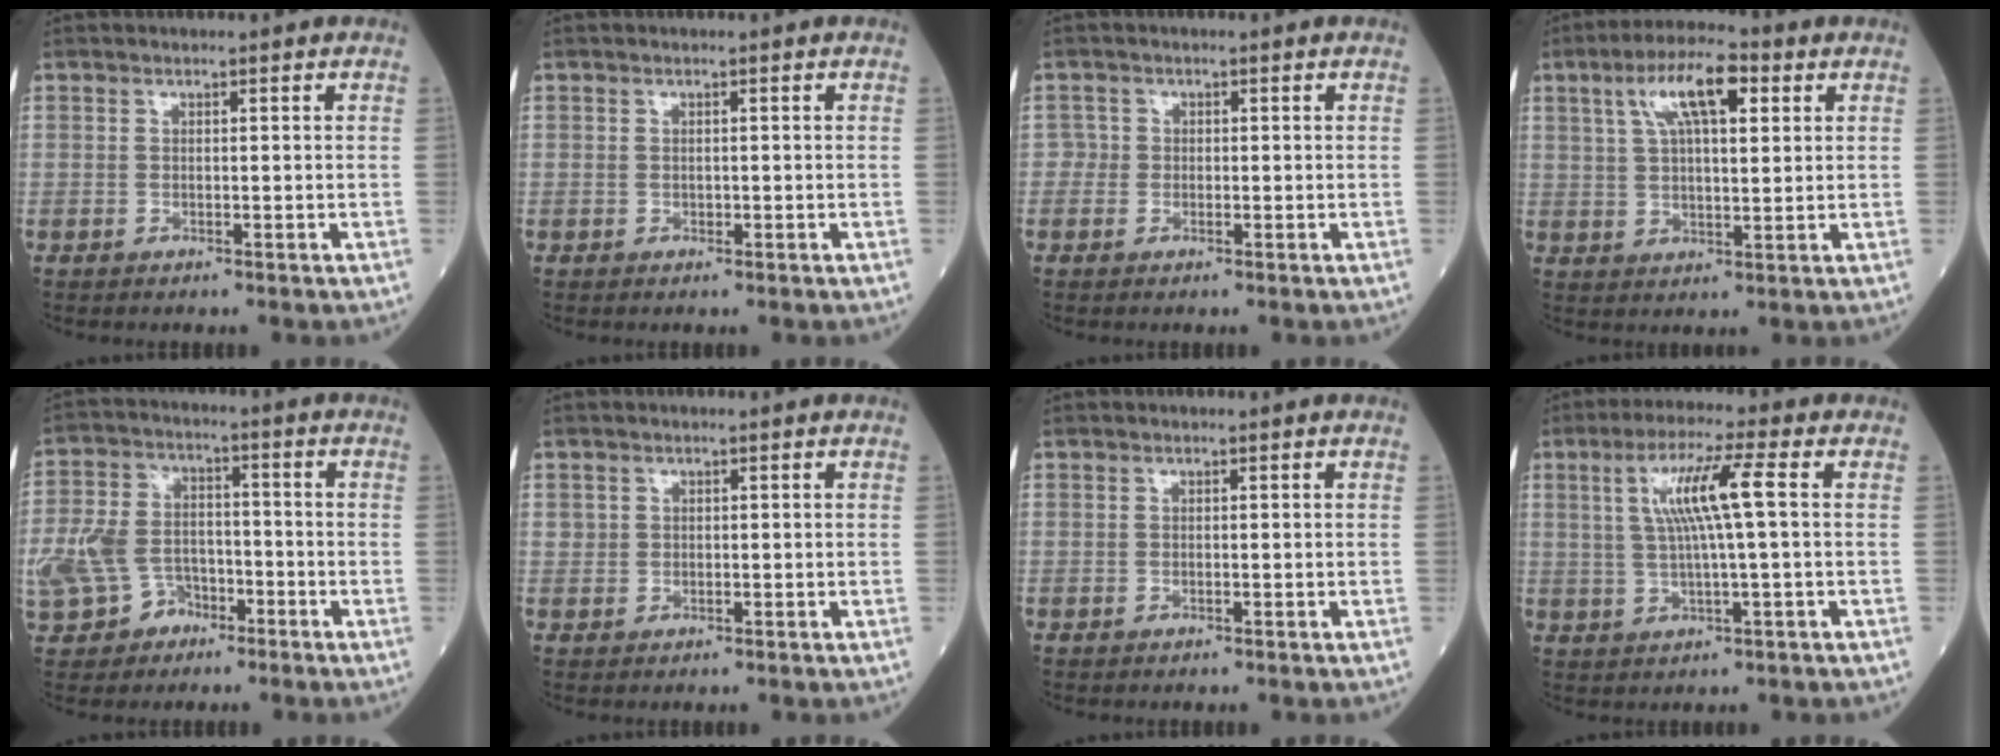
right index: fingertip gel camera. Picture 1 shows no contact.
{"total": 0.6, "force": [-0.1, 0.5, 0.4], "torque": [-0.009, 0.001, -0.001]}
{"total": 1.2, "force": [-0.2, 1.2, -0.1], "torque": [0.011, 0.006, -0.006]}
{"total": 10.0, "force": [4.2, 2.8, 8.6], "torque": [-0.161, 0.022, 0.074]}
{"total": 12.3, "force": [-5.0, 9.5, 6.0], "torque": [-0.160, 0.021, -0.078]}
{"total": 1.2, "force": [0.4, 1.1, 0.1], "torque": [0.005, 0.004, 0.006]}
{"total": 0.0}
{"total": 8.2, "force": [1.6, -0.2, 8.1], "torque": [-0.155, 0.010, 0.032]}